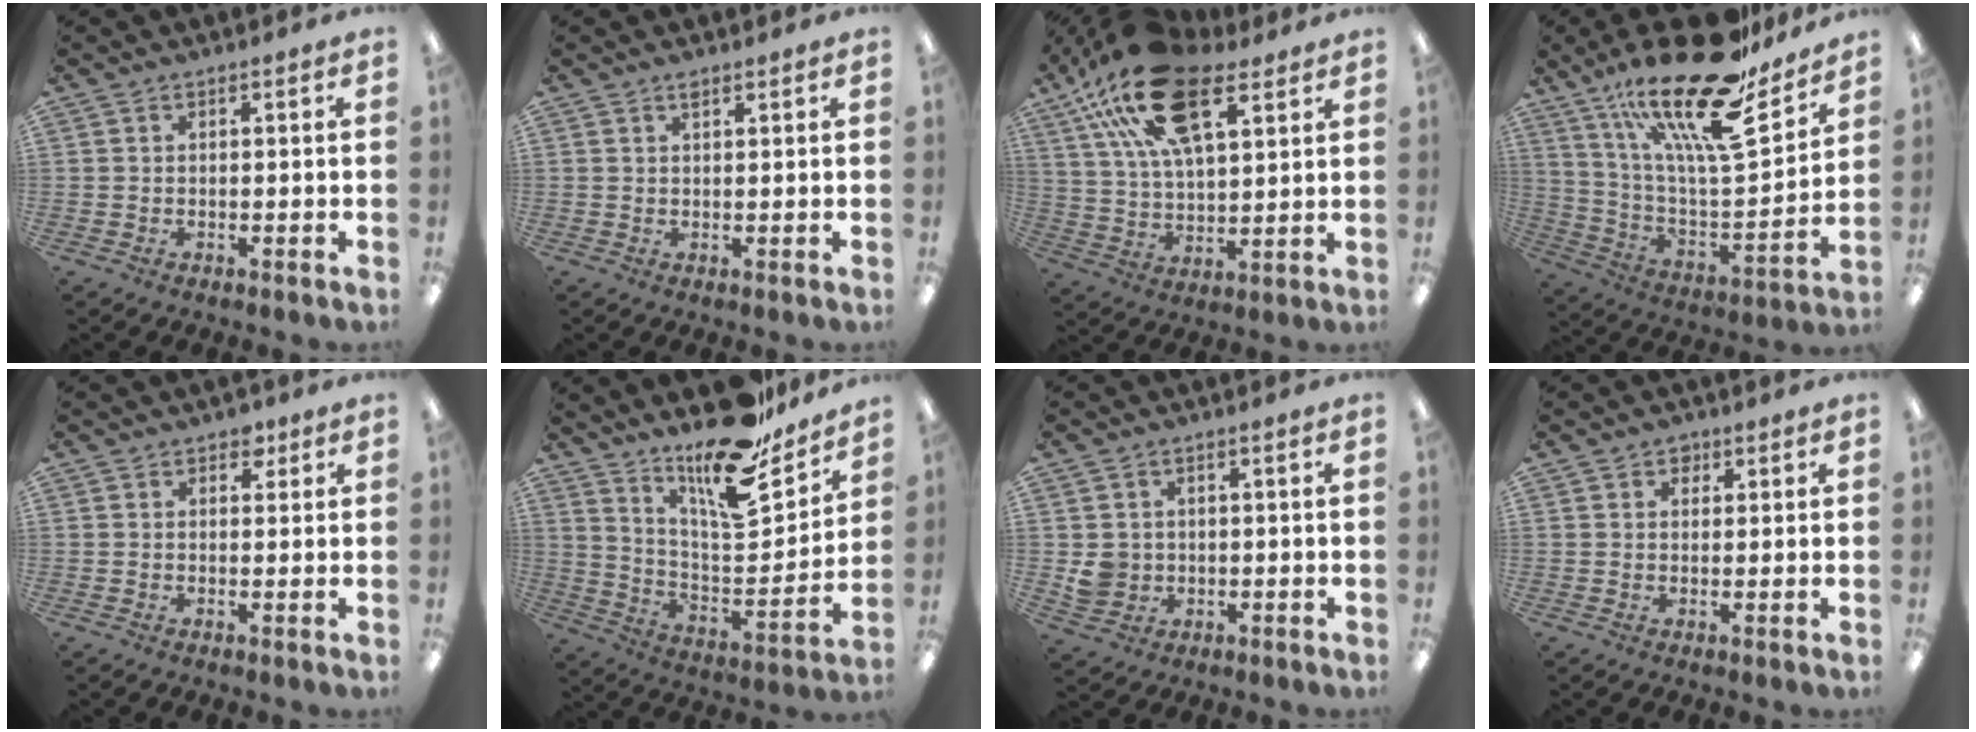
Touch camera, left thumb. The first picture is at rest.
{"total": 4.9, "force": [3.4, 2.2, 2.8], "torque": [-0.047, -0.010, 0.059]}
{"total": 22.4, "force": [12.4, 10.6, 15.4], "torque": [-0.279, -0.034, 0.218]}
{"total": 26.0, "force": [19.0, 6.7, 16.4], "torque": [-0.270, -0.121, 0.314]}
{"total": 2.7, "force": [1.6, 1.8, 1.0], "torque": [-0.006, -0.001, 0.027]}
{"total": 18.4, "force": [14.9, 4.9, 9.7], "torque": [-0.169, -0.114, 0.254]}
{"total": 4.5, "force": [0.4, 4.3, 1.2], "torque": [-0.013, 0.005, 0.010]}
{"total": 2.5, "force": [1.5, 1.8, 0.8], "torque": [-0.003, -0.002, 0.024]}